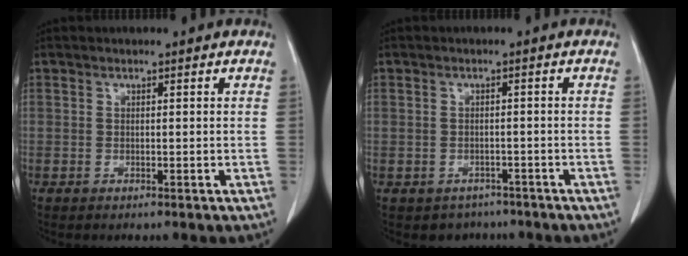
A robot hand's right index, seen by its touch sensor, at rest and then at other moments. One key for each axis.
{"total": 3.6, "fx": -2.6, "fy": 2.5, "fz": -0.2, "tx": 0.003, "ty": 0.013, "tz": -0.034}